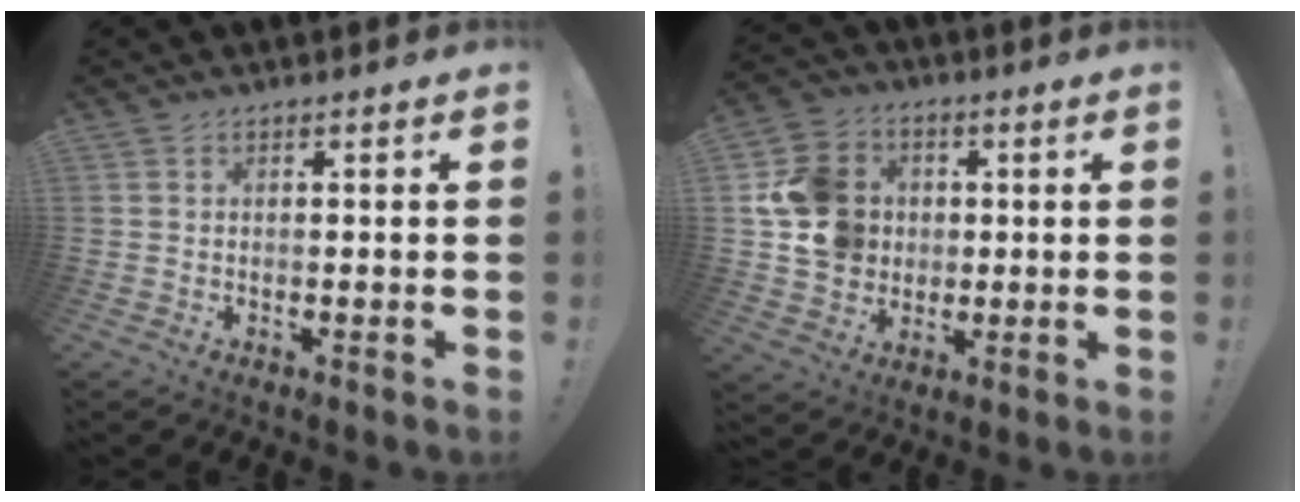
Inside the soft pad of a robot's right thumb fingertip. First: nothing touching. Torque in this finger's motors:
{"motor_torque": [0.18, 0.18, 0.05, 0.05, 0.32]}